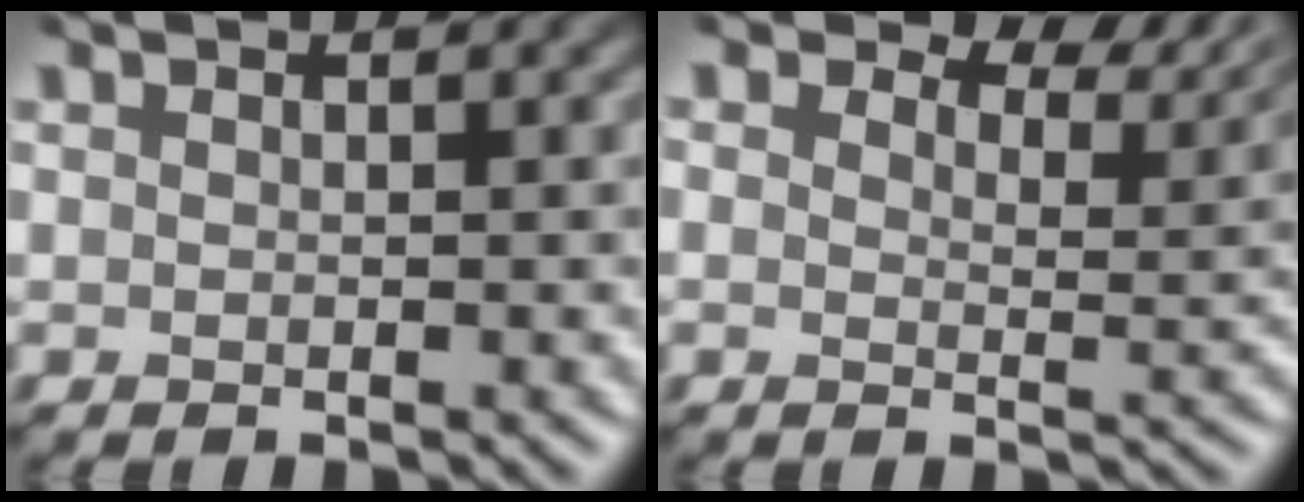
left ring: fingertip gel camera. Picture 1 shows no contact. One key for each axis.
{"total": 4.9, "fx": 4.3, "fy": 1.8, "fz": 1.7, "tx": -0.031, "ty": -0.005, "tz": 0.054}